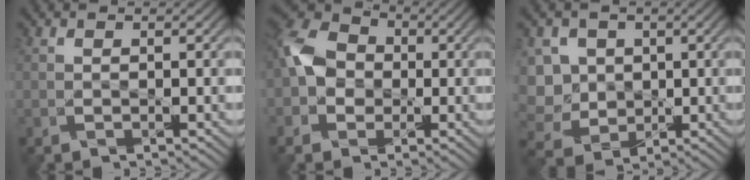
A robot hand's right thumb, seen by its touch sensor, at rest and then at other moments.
{"total": 7.0, "force": [-0.7, 5.5, 4.3], "torque": [-0.113, 0.012, -0.033]}
{"total": 7.9, "force": [1.0, 6.9, 3.8], "torque": [-0.141, 0.015, 0.001]}